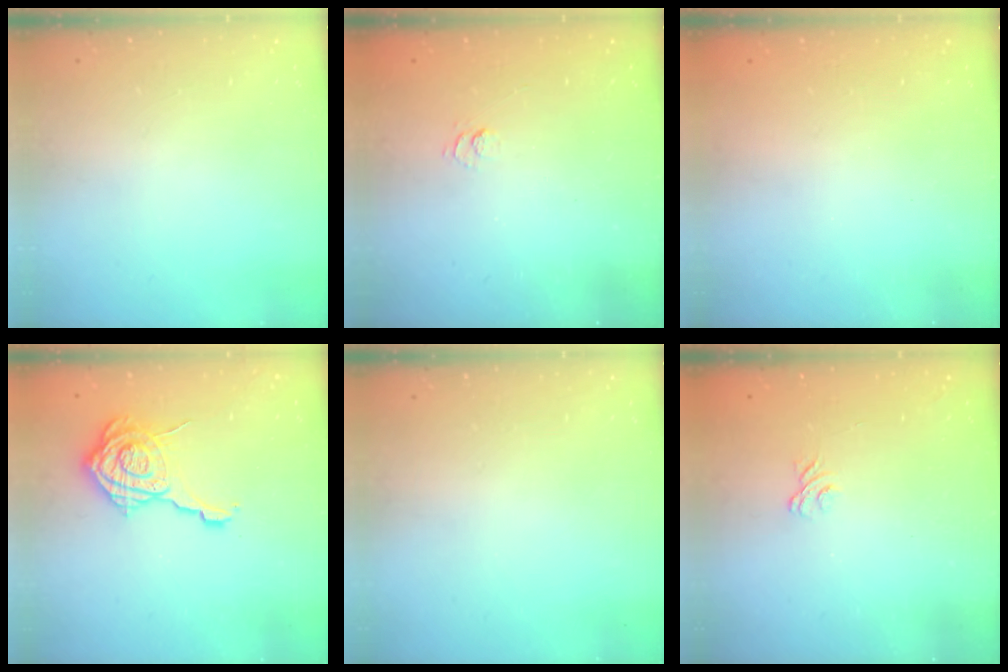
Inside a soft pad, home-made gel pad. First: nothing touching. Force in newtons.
{"total": 2.7, "press": 2.2, "slide": 1.5}
{"total": 2.4, "press": 2.3, "slide": 0.8}
{"total": 14.4, "press": 14.4, "slide": 0.9}
{"total": 0.0}
{"total": 1.9, "press": 1.5, "slide": 1.1}